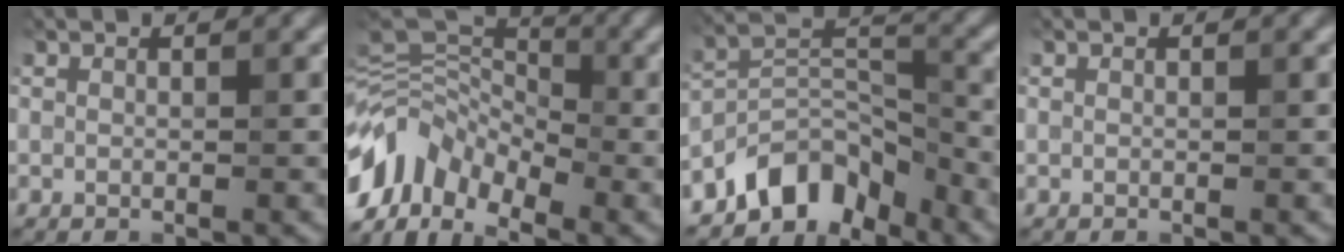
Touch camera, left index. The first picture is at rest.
{"total": 7.4, "force": [-6.3, 3.0, 2.4], "torque": [-0.075, -0.003, -0.097]}
{"total": 7.6, "force": [-7.3, 1.7, 0.5], "torque": [-0.020, -0.010, -0.104]}
{"total": 0.0}